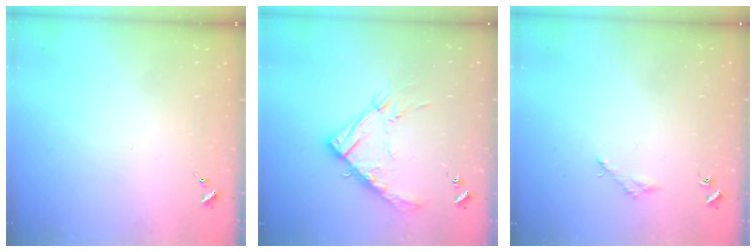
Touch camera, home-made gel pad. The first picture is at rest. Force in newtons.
{"total": 15.1, "press": 15.1, "slide": 1.5}
{"total": 1.6, "press": 1.6, "slide": 0.2}